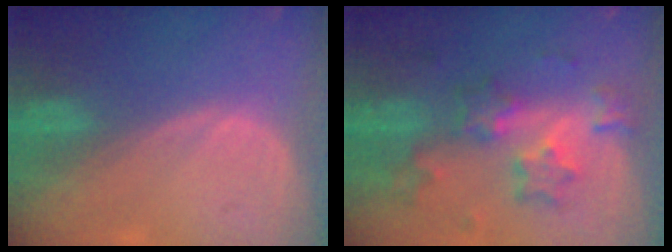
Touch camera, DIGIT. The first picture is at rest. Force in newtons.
{"total": 8.4, "press": 7.3, "slide": 4.1}